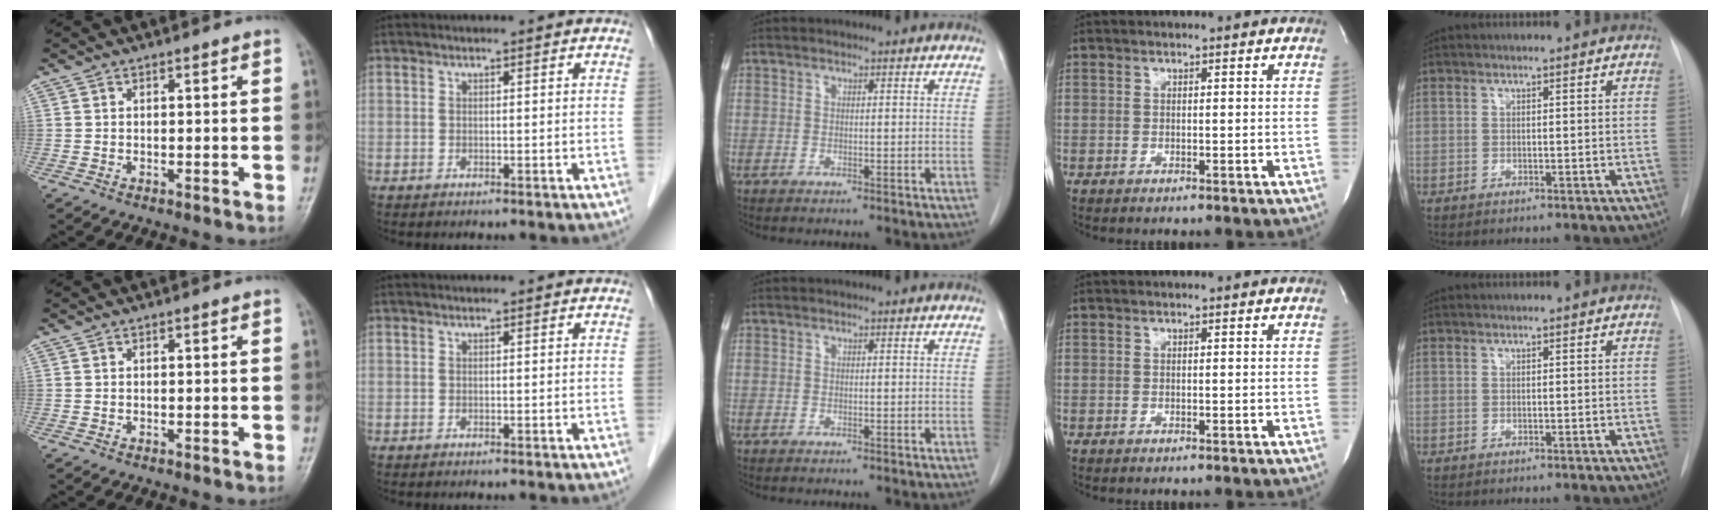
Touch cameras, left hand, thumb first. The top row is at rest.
{}